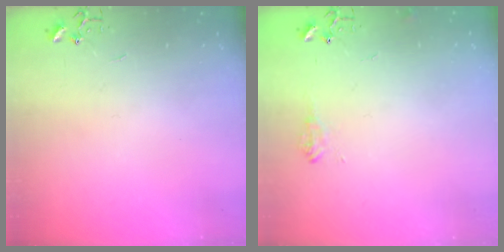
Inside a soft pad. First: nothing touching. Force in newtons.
{"total": 7.2, "press": 7.1, "slide": 0.9}